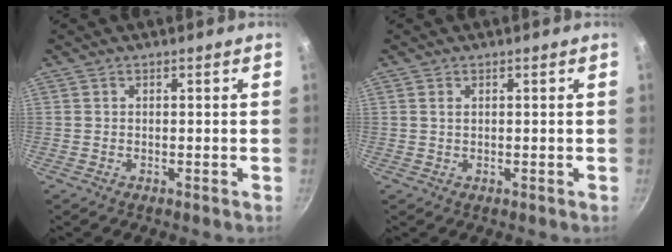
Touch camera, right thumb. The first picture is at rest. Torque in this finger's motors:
{"motor_torque": [-0.28, 0.23, 0.26, 0.28, 0.01]}